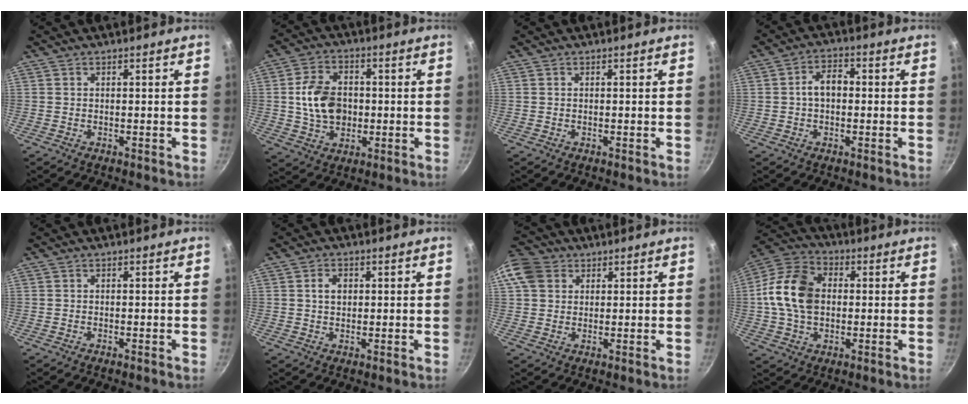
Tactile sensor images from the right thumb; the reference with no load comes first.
{"total": 10.7, "force": [0.1, 7.9, 7.1], "torque": [-0.108, 0.010, 0.002]}
{"total": 0.0}
{"total": 5.1, "force": [0.0, 3.4, 3.8], "torque": [-0.047, 0.020, -0.008]}
{"total": 0.0}
{"total": 3.0, "force": [0.6, 2.2, 1.9], "torque": [-0.020, 0.003, 0.010]}
{"total": 9.0, "force": [3.0, 7.3, 4.1], "torque": [-0.072, 0.012, 0.046]}
{"total": 14.0, "force": [0.6, 10.1, 9.7], "torque": [-0.164, 0.020, -0.005]}